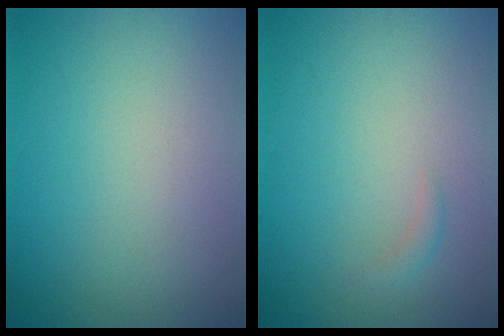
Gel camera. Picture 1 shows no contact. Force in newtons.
{"total": 0.8, "press": 0.8, "slide": 0.1}